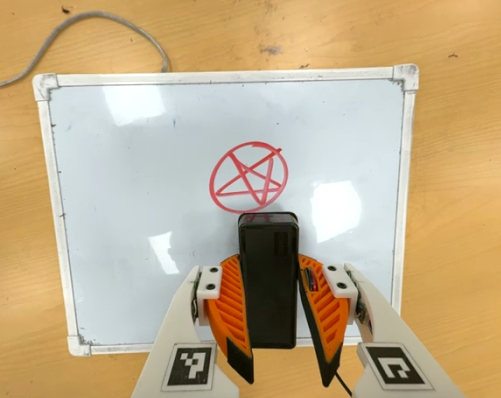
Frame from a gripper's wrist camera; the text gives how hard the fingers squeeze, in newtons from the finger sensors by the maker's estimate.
{"total": 9.1, "left": 7.4, "right": 10.8}